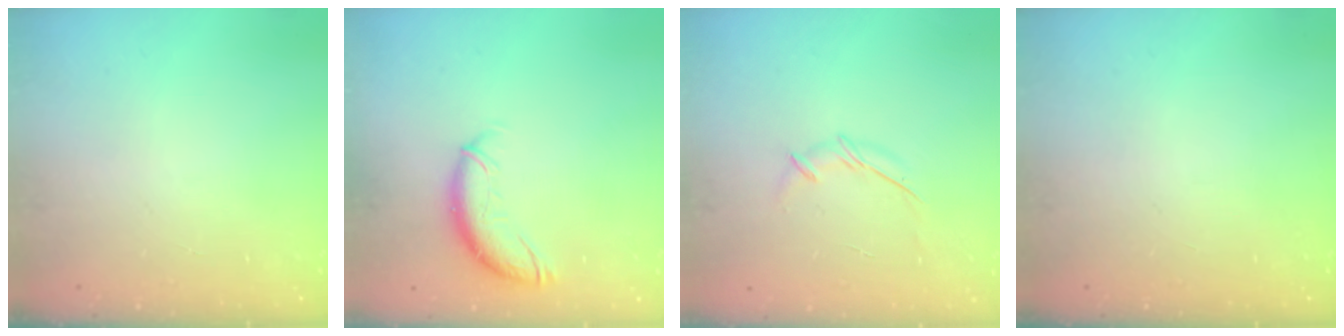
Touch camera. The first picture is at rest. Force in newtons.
{"total": 10.5, "press": 10.4, "slide": 1.1}
{"total": 4.5, "press": 4.3, "slide": 1.0}
{"total": 0.0}